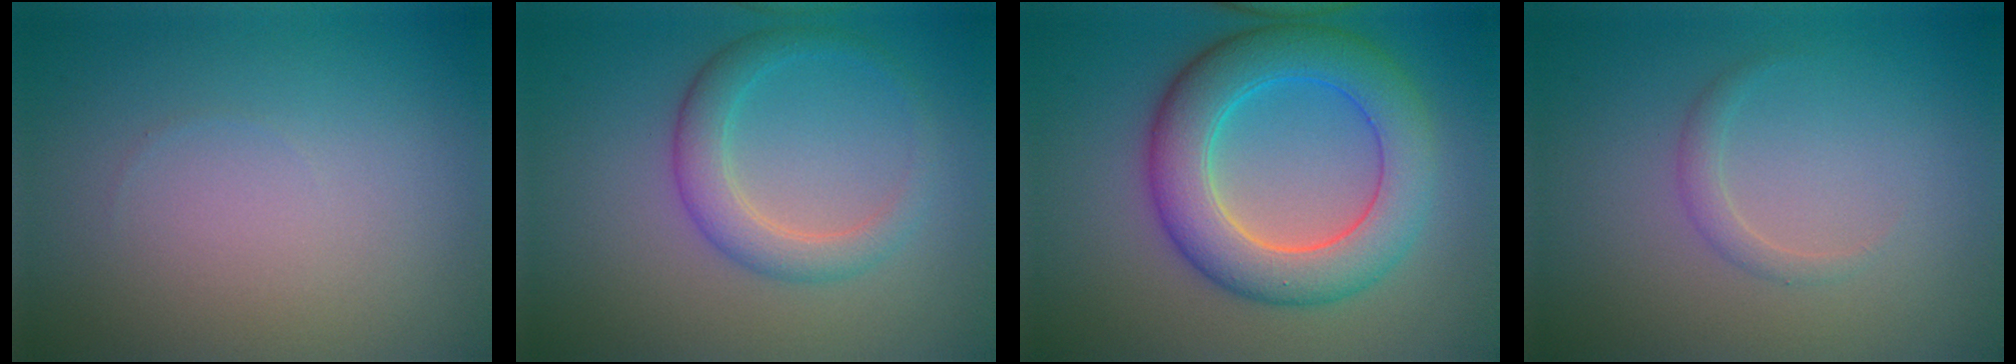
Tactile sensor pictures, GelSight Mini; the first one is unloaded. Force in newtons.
{"total": 3.2, "press": 3.2, "slide": 0.1}
{"total": 7.7, "press": 7.7, "slide": 0.2}
{"total": 1.1, "press": 1.1, "slide": 0.1}